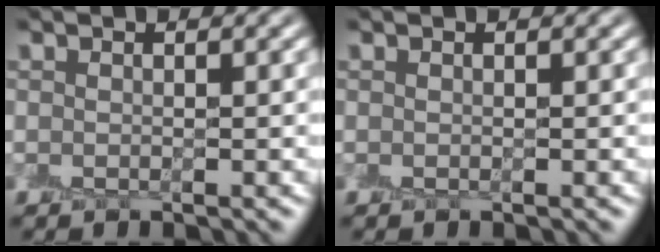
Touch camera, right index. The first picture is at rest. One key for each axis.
{"total": 0.0}